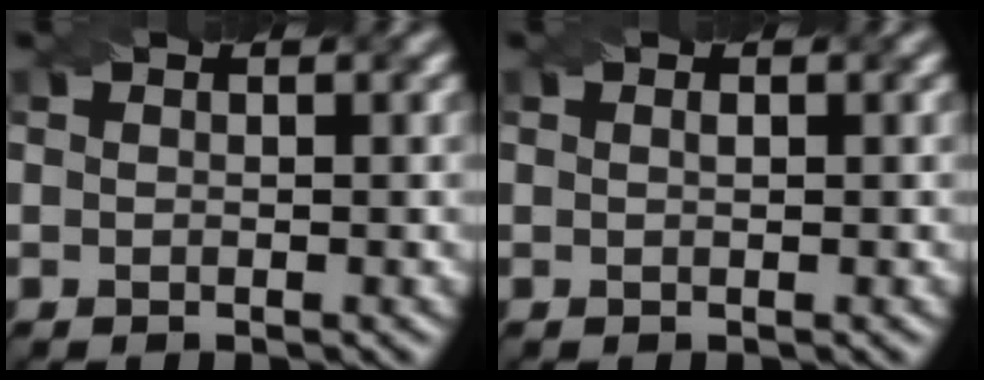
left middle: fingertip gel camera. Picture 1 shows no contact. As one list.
[{"total": 0.0}]